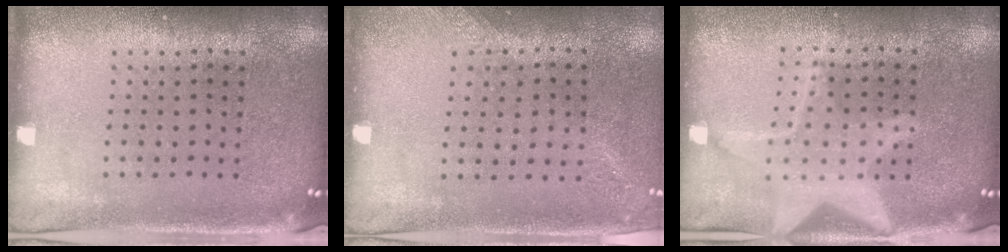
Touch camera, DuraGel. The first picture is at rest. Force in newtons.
{"total": 1.3, "press": 1.1, "slide": 0.8}
{"total": 2.9, "press": 2.9, "slide": 0.2}